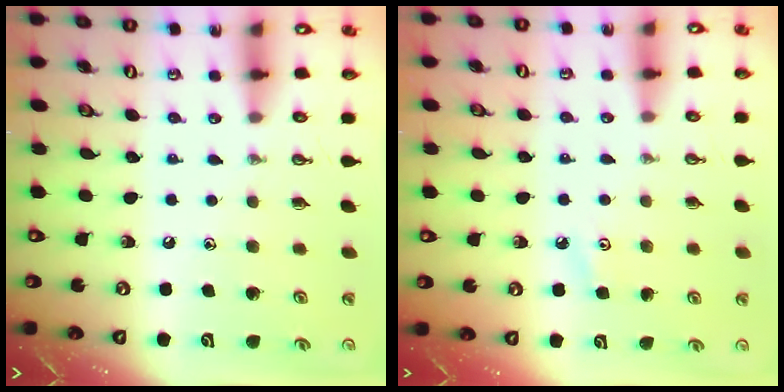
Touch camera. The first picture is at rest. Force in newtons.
{"total": 3.2, "press": 3.2, "slide": 0.4}